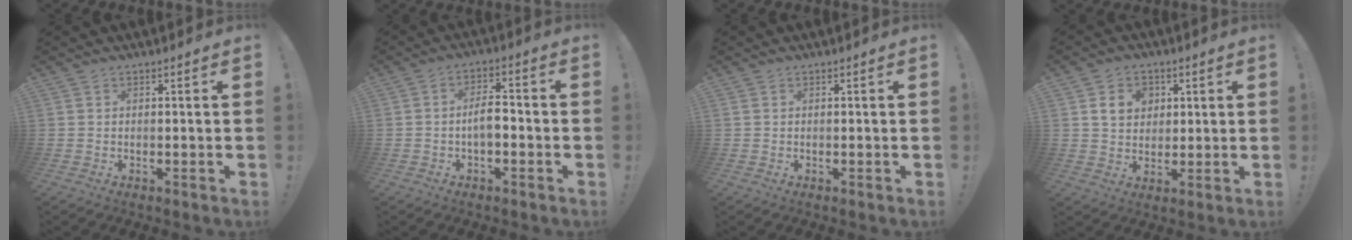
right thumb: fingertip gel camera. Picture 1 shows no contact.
{"total": 6.2, "force": [-1.5, 2.7, 5.4], "torque": [-0.109, 0.010, -0.030]}
{"total": 0.0}
{"total": 8.3, "force": [2.8, 6.9, 3.5], "torque": [-0.053, -0.003, 0.056]}